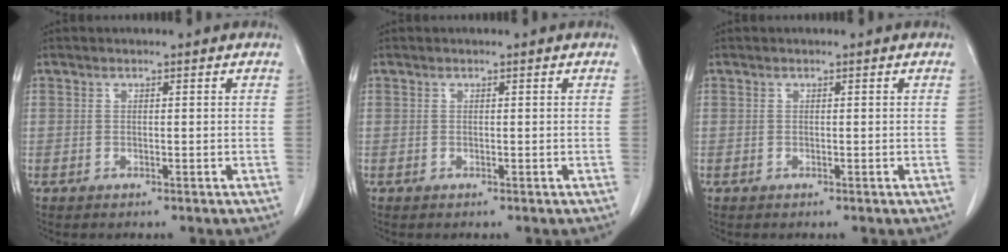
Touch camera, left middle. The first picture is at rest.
{"total": 0.0}
{"total": 0.0}